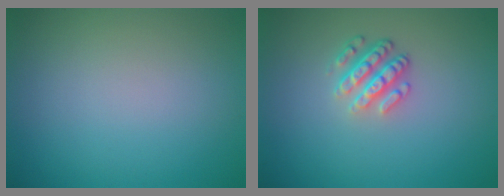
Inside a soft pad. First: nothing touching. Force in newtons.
{"total": 3.5, "press": 2.7, "slide": 2.2}